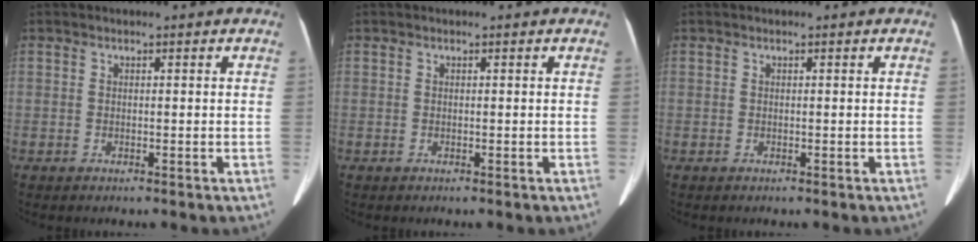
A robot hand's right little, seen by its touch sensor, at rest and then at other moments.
{"total": 0.0}
{"total": 0.0}